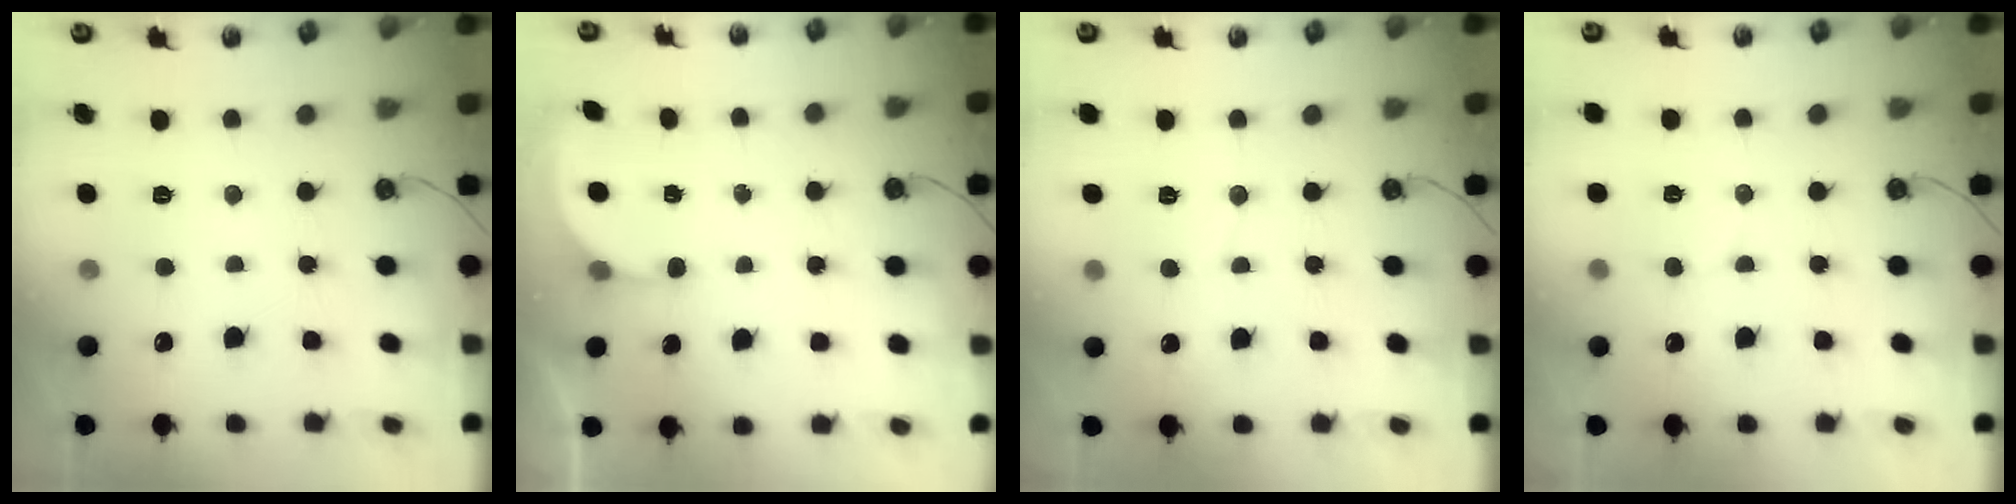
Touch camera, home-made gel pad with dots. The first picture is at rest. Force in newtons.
{"total": 1.6, "press": 1.6, "slide": 0.3}
{"total": 2.8, "press": 2.8, "slide": 0.3}
{"total": 6.3, "press": 6.2, "slide": 1.4}